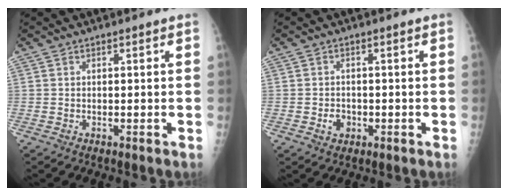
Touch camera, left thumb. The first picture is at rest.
{"total": 2.7, "force": [-0.8, 2.3, 1.2], "torque": [-0.009, 0.004, -0.010]}